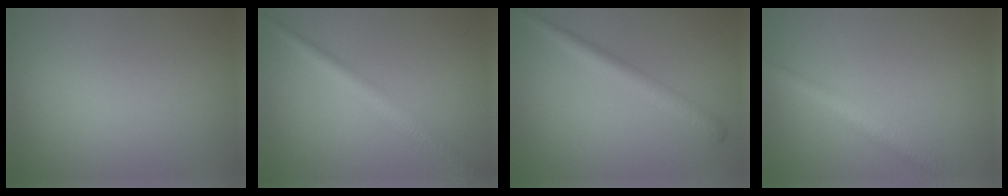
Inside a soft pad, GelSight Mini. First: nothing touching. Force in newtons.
{"total": 3.3, "press": 3.3, "slide": 0.1}
{"total": 3.1, "press": 3.1, "slide": 0.1}
{"total": 2.9, "press": 2.9, "slide": 0.2}